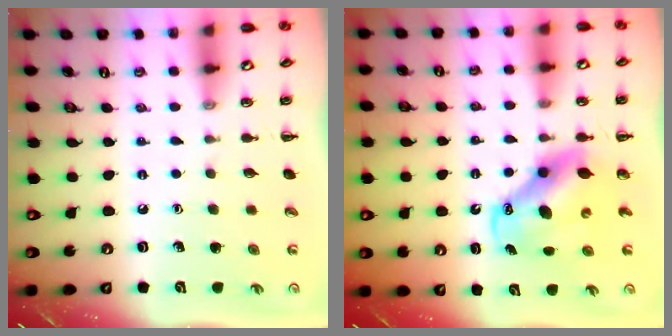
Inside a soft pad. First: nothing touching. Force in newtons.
{"total": 8.4, "press": 8.2, "slide": 2.1}